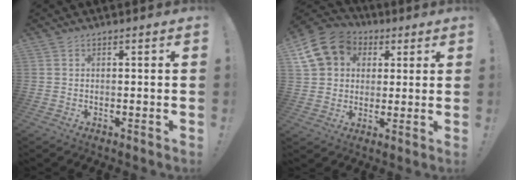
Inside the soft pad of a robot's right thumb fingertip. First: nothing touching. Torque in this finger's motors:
{"motor_torque": [0.79, 1.50, 0.60, -0.03, 0.05]}